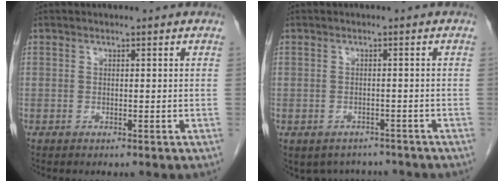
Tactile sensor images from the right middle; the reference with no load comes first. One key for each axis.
{"total": 5.4, "fx": -4.7, "fy": 2.7, "fz": 0.2, "tx": 0.003, "ty": 0.008, "tz": -0.058}